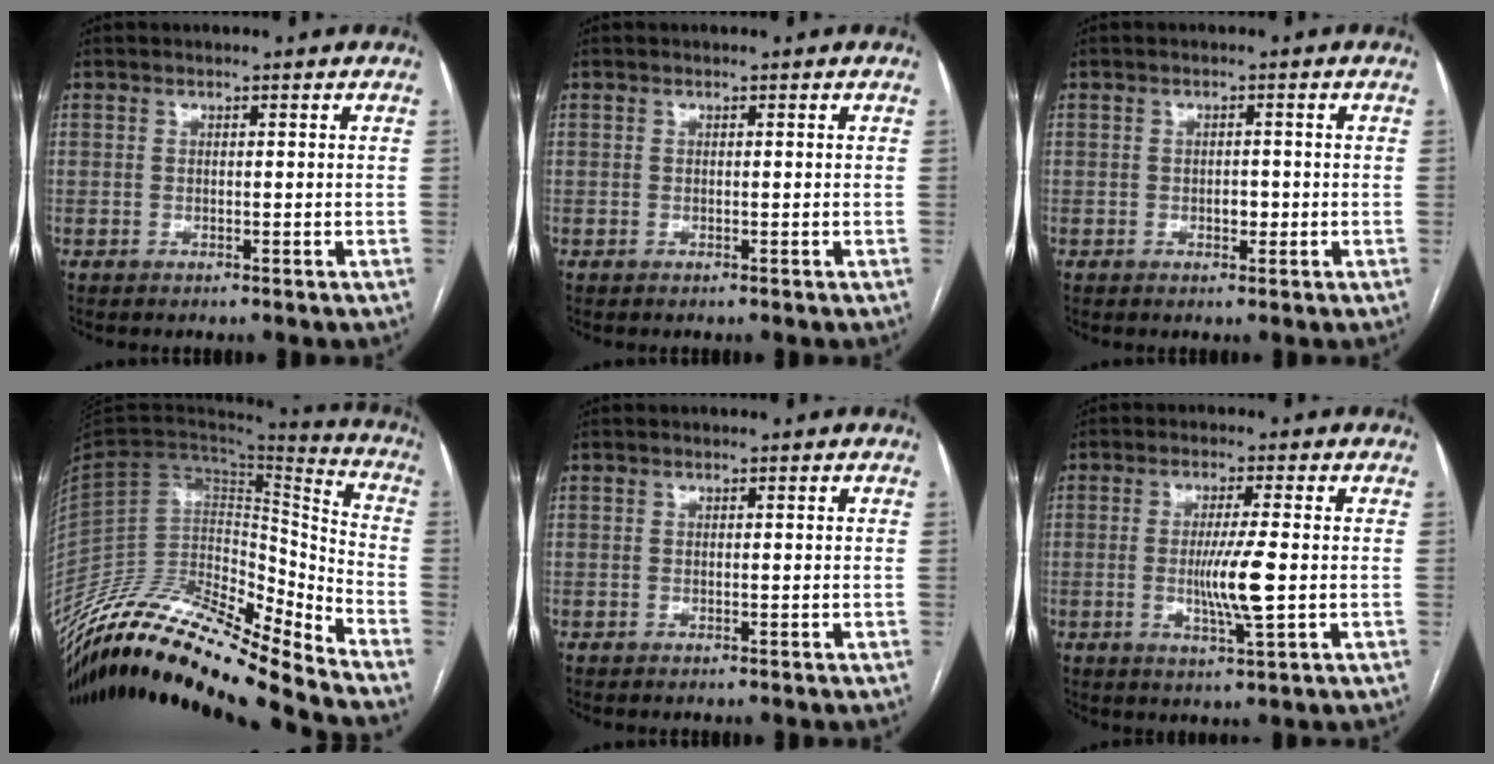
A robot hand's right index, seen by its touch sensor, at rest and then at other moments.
{"total": 0.0}
{"total": 1.6, "force": [-0.4, 1.0, 1.2], "torque": [-0.017, 0.002, -0.005]}
{"total": 24.3, "force": [-21.6, 2.2, 11.0], "torque": [-0.210, 0.004, -0.376]}
{"total": 0.0}
{"total": 6.7, "force": [-0.7, -0.2, 6.6], "torque": [-0.126, -0.014, -0.014]}